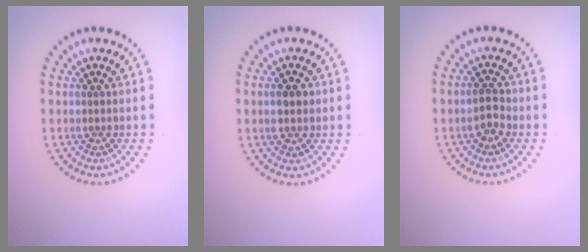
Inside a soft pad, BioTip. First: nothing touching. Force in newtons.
{"total": 2.0, "press": 2.0, "slide": 0.3}
{"total": 1.9, "press": 1.8, "slide": 0.6}